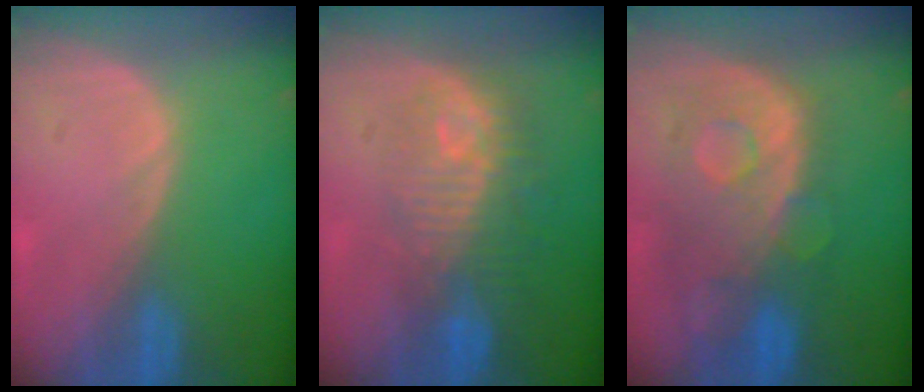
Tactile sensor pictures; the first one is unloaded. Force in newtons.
{"total": 9.7, "press": 8.9, "slide": 3.9}
{"total": 10.8, "press": 9.5, "slide": 5.1}